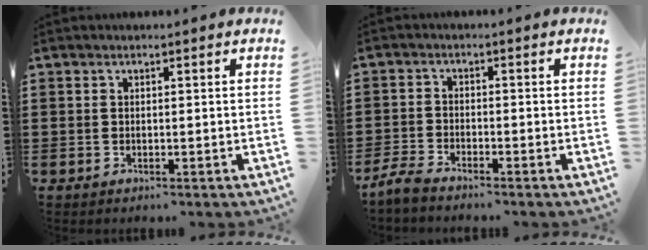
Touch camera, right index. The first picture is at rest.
{"total": 2.9, "force": [-2.8, 0.1, 0.7], "torque": [-0.031, -0.003, -0.061]}